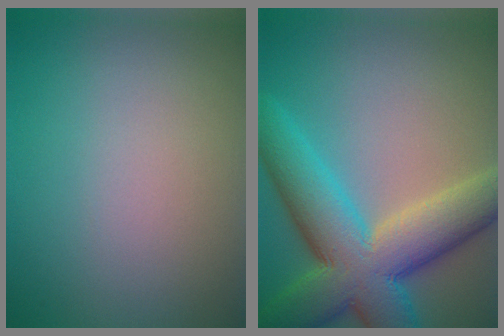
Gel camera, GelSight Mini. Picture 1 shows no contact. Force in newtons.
{"total": 11.9, "press": 11.8, "slide": 0.7}